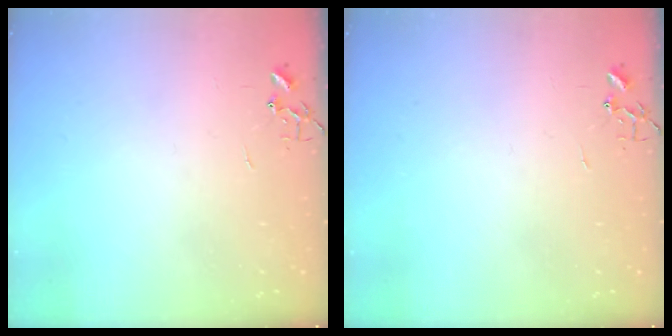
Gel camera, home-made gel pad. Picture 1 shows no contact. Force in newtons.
{"total": 0.0}